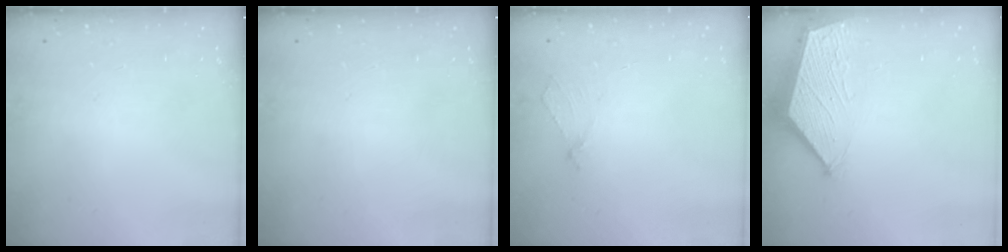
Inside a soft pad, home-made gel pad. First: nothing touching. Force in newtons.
{"total": 0.0}
{"total": 2.2, "press": 2.2, "slide": 0.2}
{"total": 2.9, "press": 2.8, "slide": 0.4}